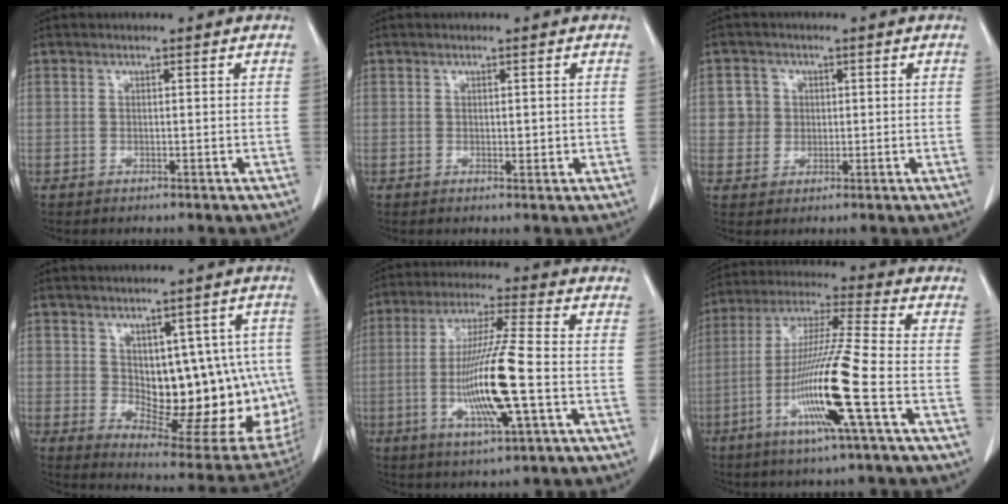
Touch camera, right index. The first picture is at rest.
{"total": 1.1, "force": [0.0, 0.7, 0.9], "torque": [-0.010, -0.002, 0.004]}
{"total": 3.7, "force": [0.6, 3.6, 0.4], "torque": [0.002, 0.010, 0.011]}
{"total": 17.7, "force": [-0.2, 8.7, 15.4], "torque": [-0.160, 0.011, 0.029]}
{"total": 13.6, "force": [-2.9, 0.3, 13.3], "torque": [-0.263, -0.013, -0.056]}
{"total": 14.8, "force": [-5.1, -1.0, 13.9], "torque": [-0.278, -0.016, -0.102]}